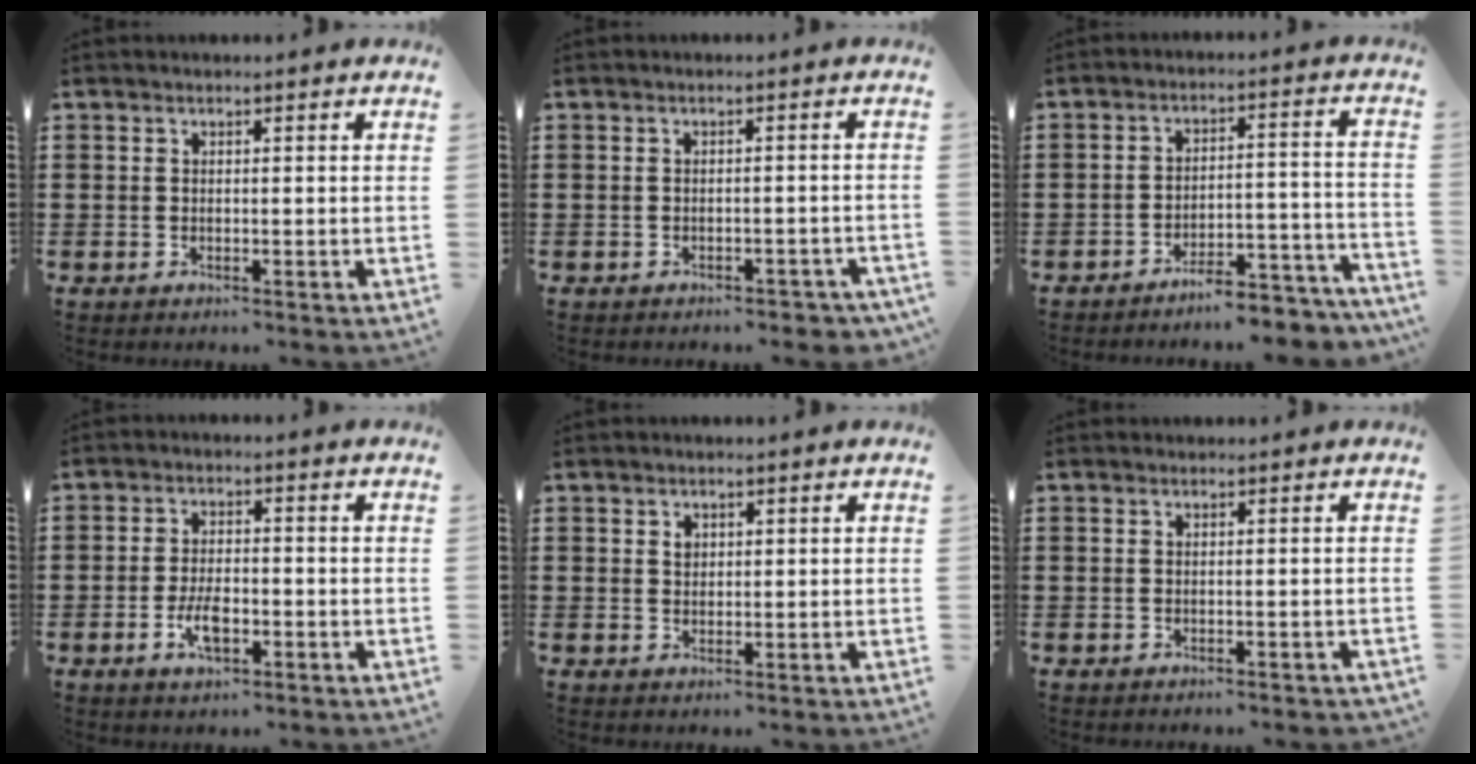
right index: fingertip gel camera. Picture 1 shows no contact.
{"total": 1.5, "force": [-1.4, 0.3, 0.4], "torque": [-0.013, -0.002, -0.029]}
{"total": 5.7, "force": [-5.6, 0.4, 1.4], "torque": [-0.020, 0.009, -0.108]}
{"total": 4.6, "force": [-1.7, 2.0, 3.8], "torque": [-0.078, 0.002, -0.032]}
{"total": 1.1, "force": [0.5, 0.9, 0.5], "torque": [-0.010, 0.004, 0.009]}
{"total": 0.0}